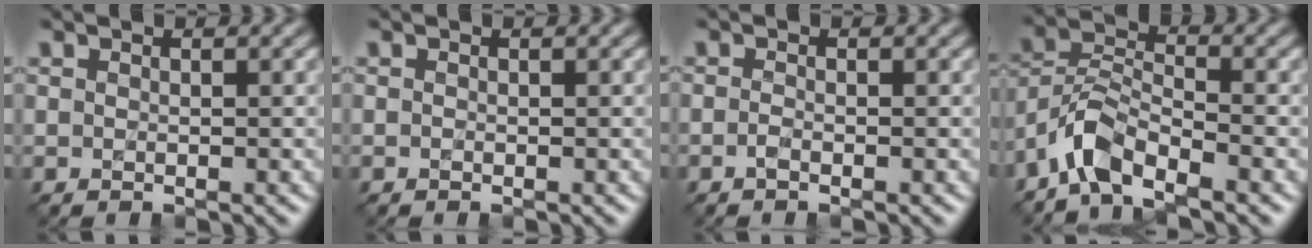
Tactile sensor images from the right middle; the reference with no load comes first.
{"total": 0.0}
{"total": 0.7, "force": [-0.4, 0.2, 0.5], "torque": [-0.011, -0.001, -0.009]}
{"total": 4.6, "force": [-3.5, 1.6, 2.5], "torque": [-0.045, 0.004, -0.080]}